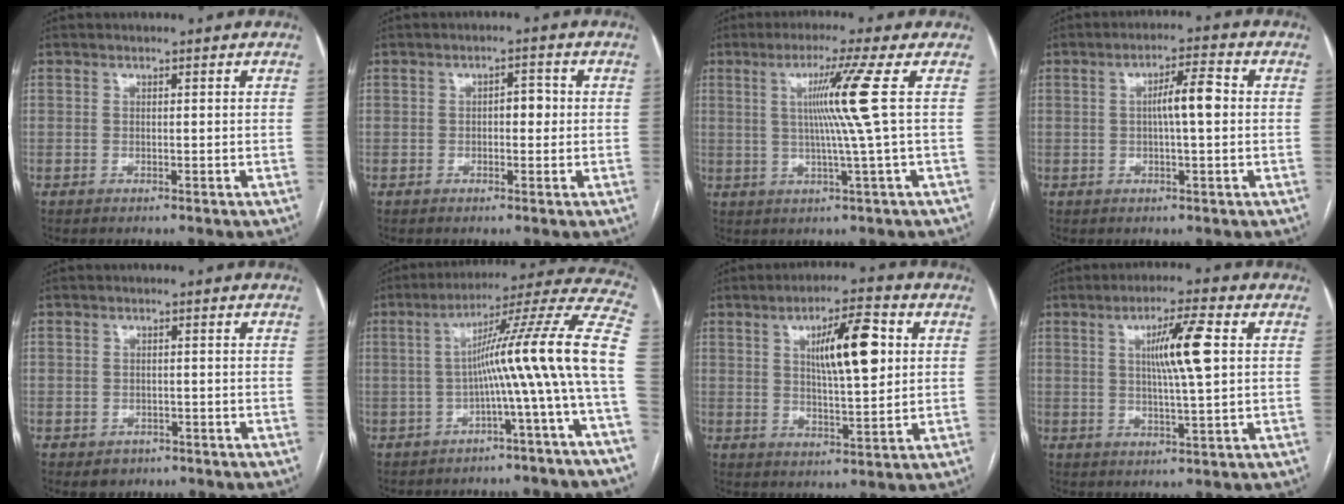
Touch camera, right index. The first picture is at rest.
{"total": 2.6, "force": [-0.1, 1.3, 2.2], "torque": [-0.028, 0.013, -0.002]}
{"total": 8.1, "force": [1.4, -2.9, 7.4], "torque": [-0.137, -0.002, 0.036]}
{"total": 5.4, "force": [0.2, 0.6, 5.4], "torque": [-0.091, 0.013, 0.002]}
{"total": 3.0, "force": [-1.6, 2.5, 0.5], "torque": [0.000, 0.009, -0.016]}
{"total": 15.6, "force": [-2.5, -2.5, 15.2], "torque": [-0.195, 0.034, -0.048]}
{"total": 10.6, "force": [2.8, 2.2, 10.0], "torque": [-0.164, 0.009, 0.047]}
{"total": 8.3, "force": [1.7, 0.1, 8.1], "torque": [-0.140, 0.003, 0.030]}